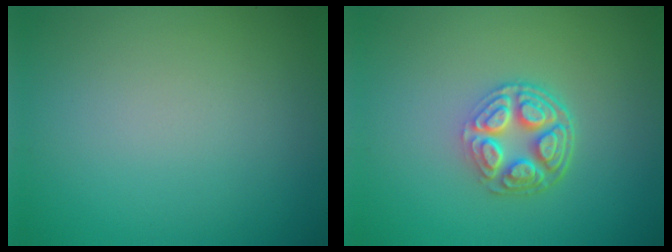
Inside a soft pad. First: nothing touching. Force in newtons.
{"total": 4.9, "press": 3.6, "slide": 3.4}